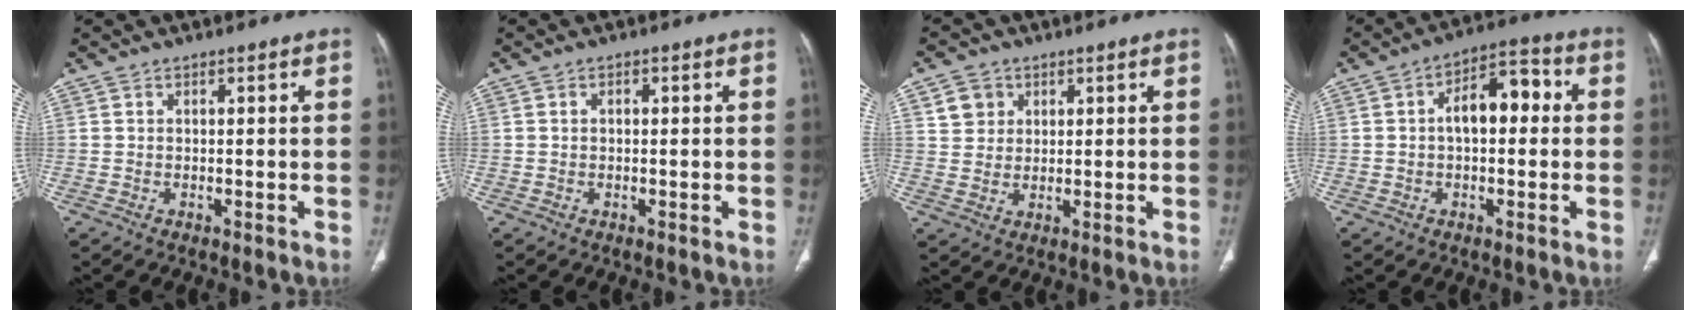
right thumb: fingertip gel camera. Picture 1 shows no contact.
{"total": 0.7, "force": [0.1, 0.5, 0.5], "torque": [-0.010, 0.003, 0.001]}
{"total": 5.1, "force": [2.2, 4.4, 1.3], "torque": [-0.005, -0.008, 0.042]}
{"total": 9.1, "force": [0.8, 5.0, 7.5], "torque": [-0.103, 0.034, 0.004]}